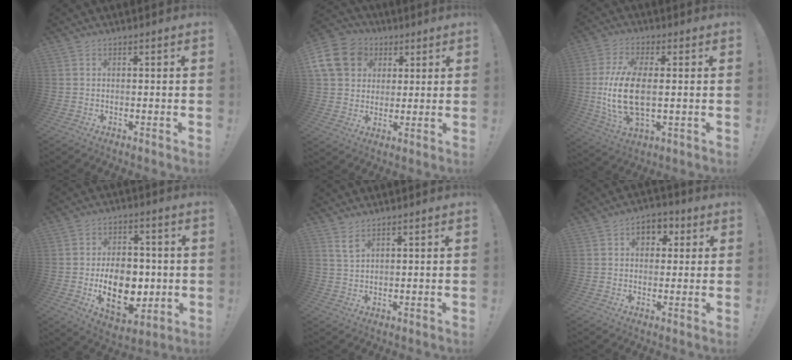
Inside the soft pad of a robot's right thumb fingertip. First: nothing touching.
{"total": 14.7, "force": [5.0, 12.2, 6.4], "torque": [-0.100, -0.020, 0.101]}
{"total": 16.0, "force": [-0.4, 8.1, 13.8], "torque": [-0.270, -0.010, -0.004]}
{"total": 16.8, "force": [-2.4, 11.6, 11.9], "torque": [-0.172, -0.001, -0.031]}
{"total": 3.5, "force": [2.6, 1.3, 1.9], "torque": [-0.027, -0.018, 0.046]}
{"total": 6.9, "force": [1.9, 5.2, 4.0], "torque": [-0.049, 0.002, 0.034]}